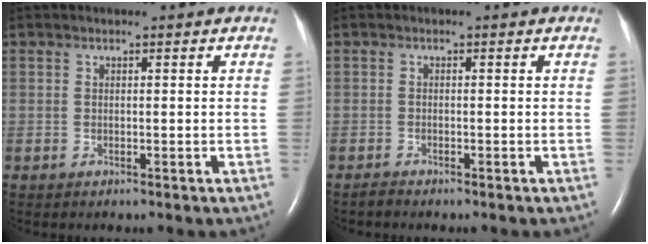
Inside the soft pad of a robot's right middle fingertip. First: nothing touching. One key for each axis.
{"total": 0.6, "fx": -0.6, "fy": 0.0, "fz": 0.1, "tx": -0.010, "ty": -0.003, "tz": -0.014}